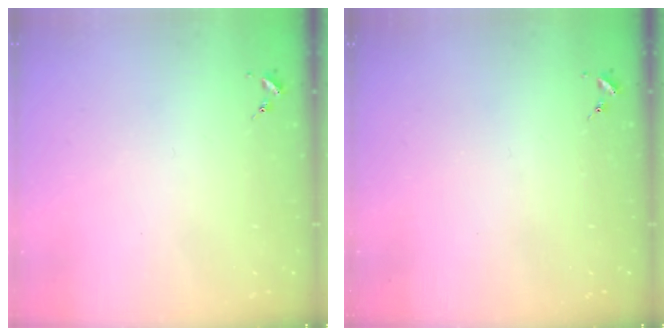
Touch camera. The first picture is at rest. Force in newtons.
{"total": 0.0}